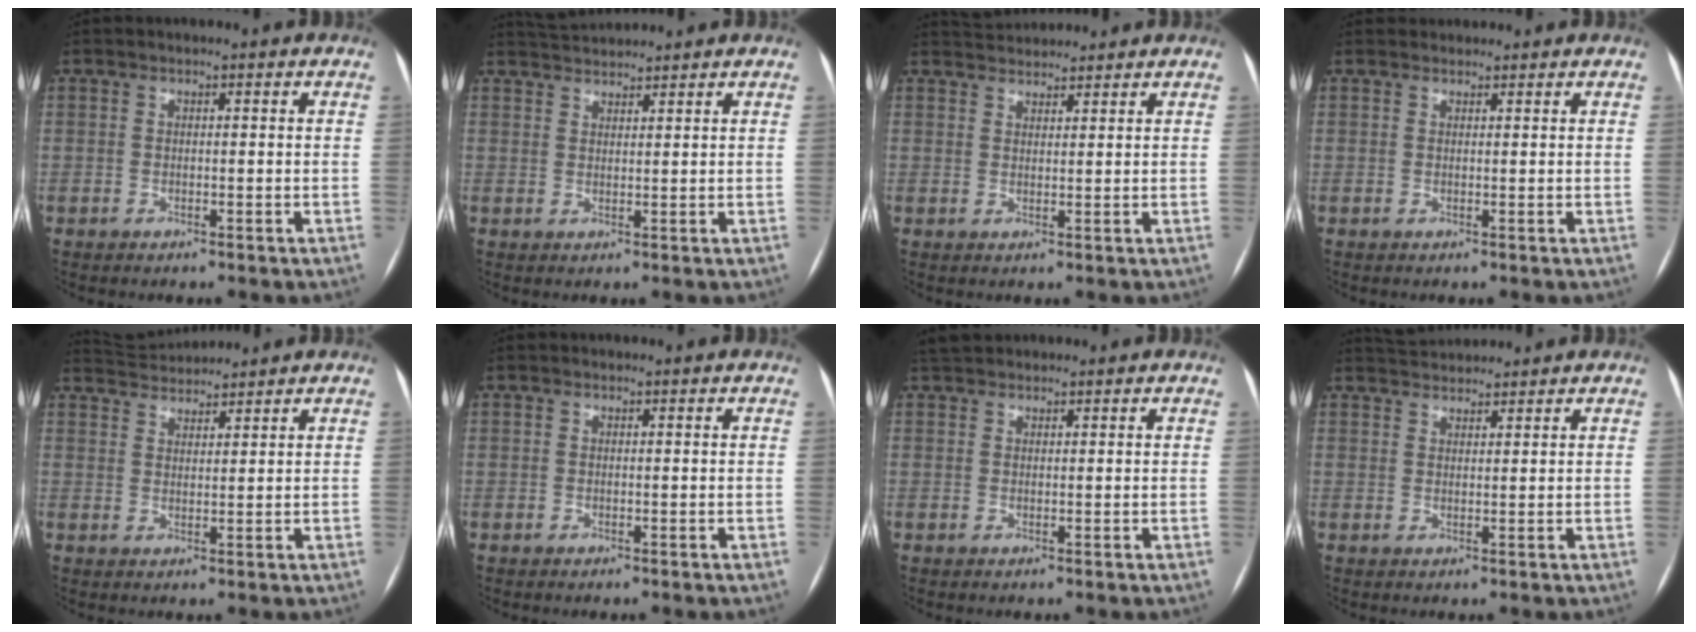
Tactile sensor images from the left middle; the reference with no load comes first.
{"total": 3.8, "force": [3.8, 0.0, 0.2], "torque": [-0.009, 0.025, 0.071]}
{"total": 4.2, "force": [4.2, 0.6, 0.2], "torque": [-0.010, 0.029, 0.070]}
{"total": 1.7, "force": [1.7, 0.4, -0.2], "torque": [0.002, 0.022, 0.029]}
{"total": 5.0, "force": [5.0, 0.0, 0.1], "torque": [-0.010, 0.023, 0.089]}
{"total": 0.0}
{"total": 3.5, "force": [3.2, 1.2, 0.9], "torque": [-0.018, 0.031, 0.057]}
{"total": 4.1, "force": [4.1, 0.4, 0.3], "torque": [-0.010, 0.027, 0.071]}